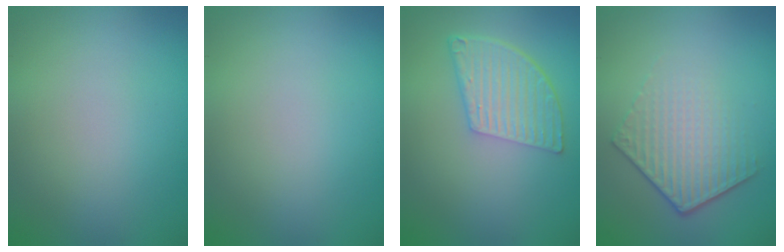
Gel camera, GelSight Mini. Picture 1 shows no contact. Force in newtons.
{"total": 0.0}
{"total": 5.1, "press": 3.7, "slide": 3.5}
{"total": 4.3, "press": 3.0, "slide": 3.1}